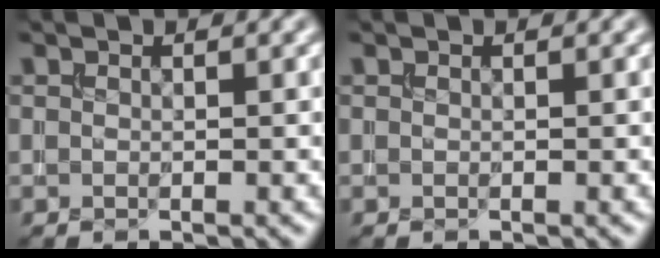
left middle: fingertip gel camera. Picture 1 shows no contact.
{"total": 0.0}